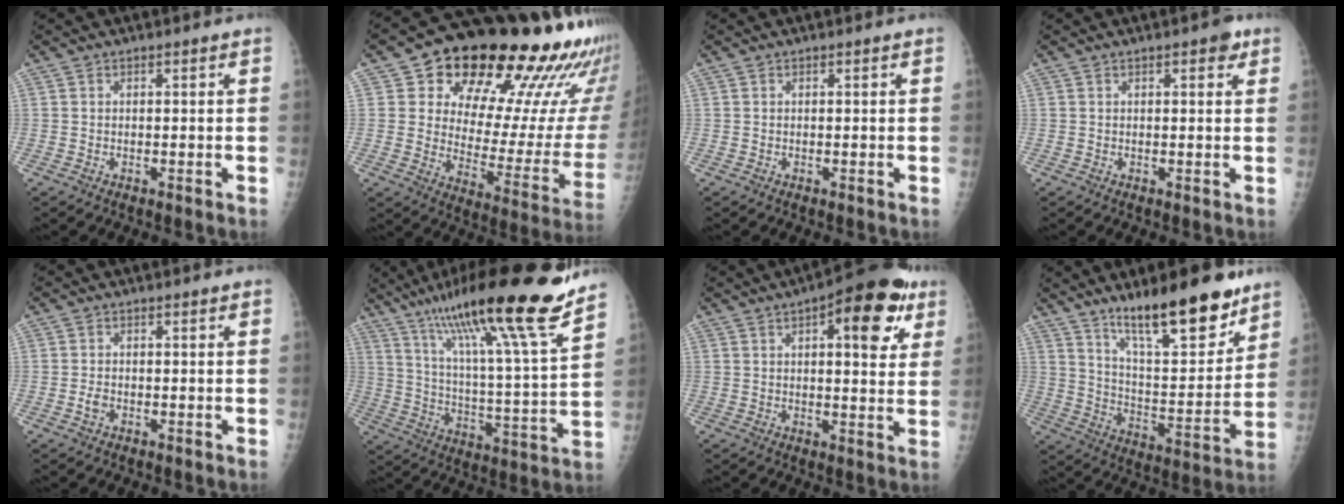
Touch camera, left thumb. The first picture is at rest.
{"total": 28.6, "force": [19.5, 10.8, 18.0], "torque": [-0.218, -0.081, 0.264]}
{"total": 0.0}
{"total": 2.6, "force": [1.5, 1.0, 1.9], "torque": [-0.015, -0.002, 0.014]}
{"total": 1.4, "force": [-0.4, 0.9, 0.9], "torque": [-0.015, 0.001, -0.008]}
{"total": 25.4, "force": [18.7, 1.7, 17.1], "torque": [-0.267, -0.072, 0.304]}
{"total": 14.9, "force": [6.4, 5.7, 12.2], "torque": [-0.121, -0.006, 0.076]}
{"total": 19.7, "force": [14.1, 5.5, 12.6], "torque": [-0.159, -0.090, 0.235]}